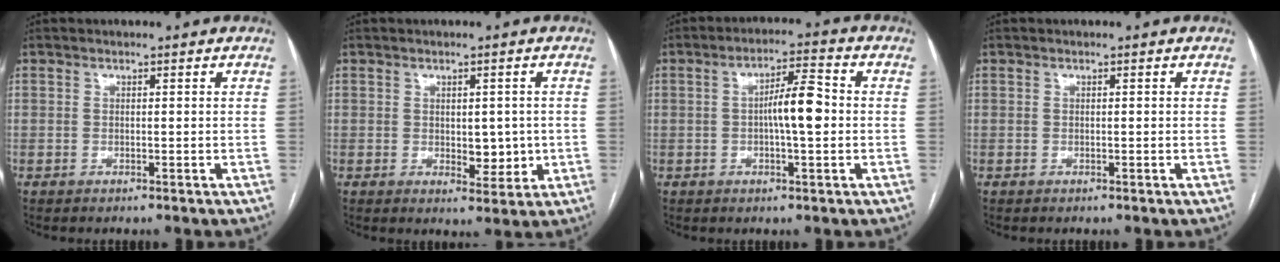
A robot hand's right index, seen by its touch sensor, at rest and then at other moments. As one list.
[{"total": 4.4, "force": [-0.2, 2.4, 3.6], "torque": [-0.043, -0.002, 0.006]}, {"total": 7.0, "force": [-0.2, 1.2, 6.9], "torque": [-0.120, 0.013, -0.006]}, {"total": 0.0}]